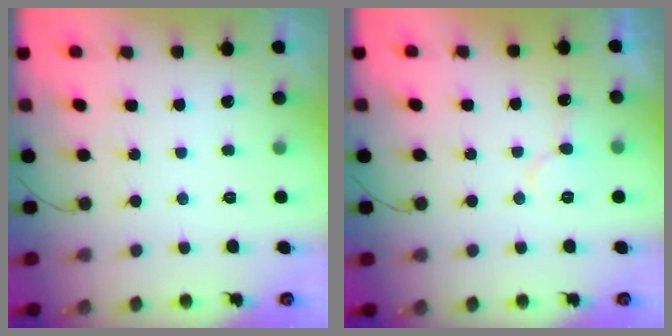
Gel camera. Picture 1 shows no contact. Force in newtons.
{"total": 7.2, "press": 7.2, "slide": 0.5}